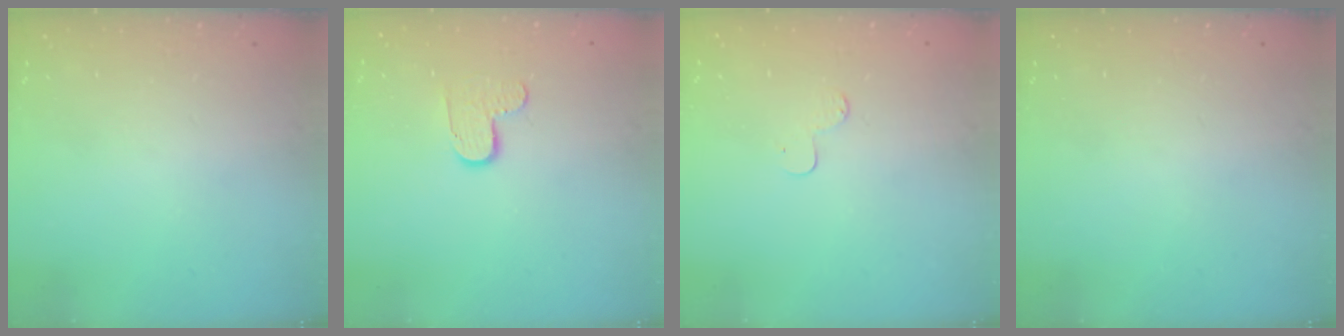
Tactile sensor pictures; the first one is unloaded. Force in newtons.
{"total": 7.7, "press": 7.6, "slide": 0.4}
{"total": 3.3, "press": 3.3, "slide": 0.3}
{"total": 0.0}